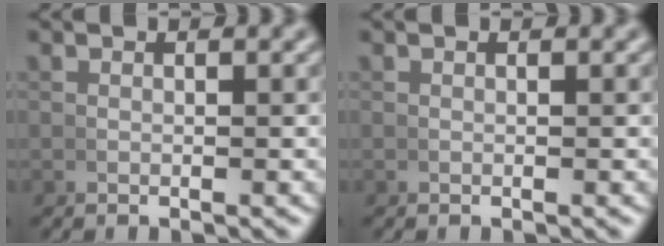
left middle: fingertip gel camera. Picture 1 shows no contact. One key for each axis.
{"total": 0.0}